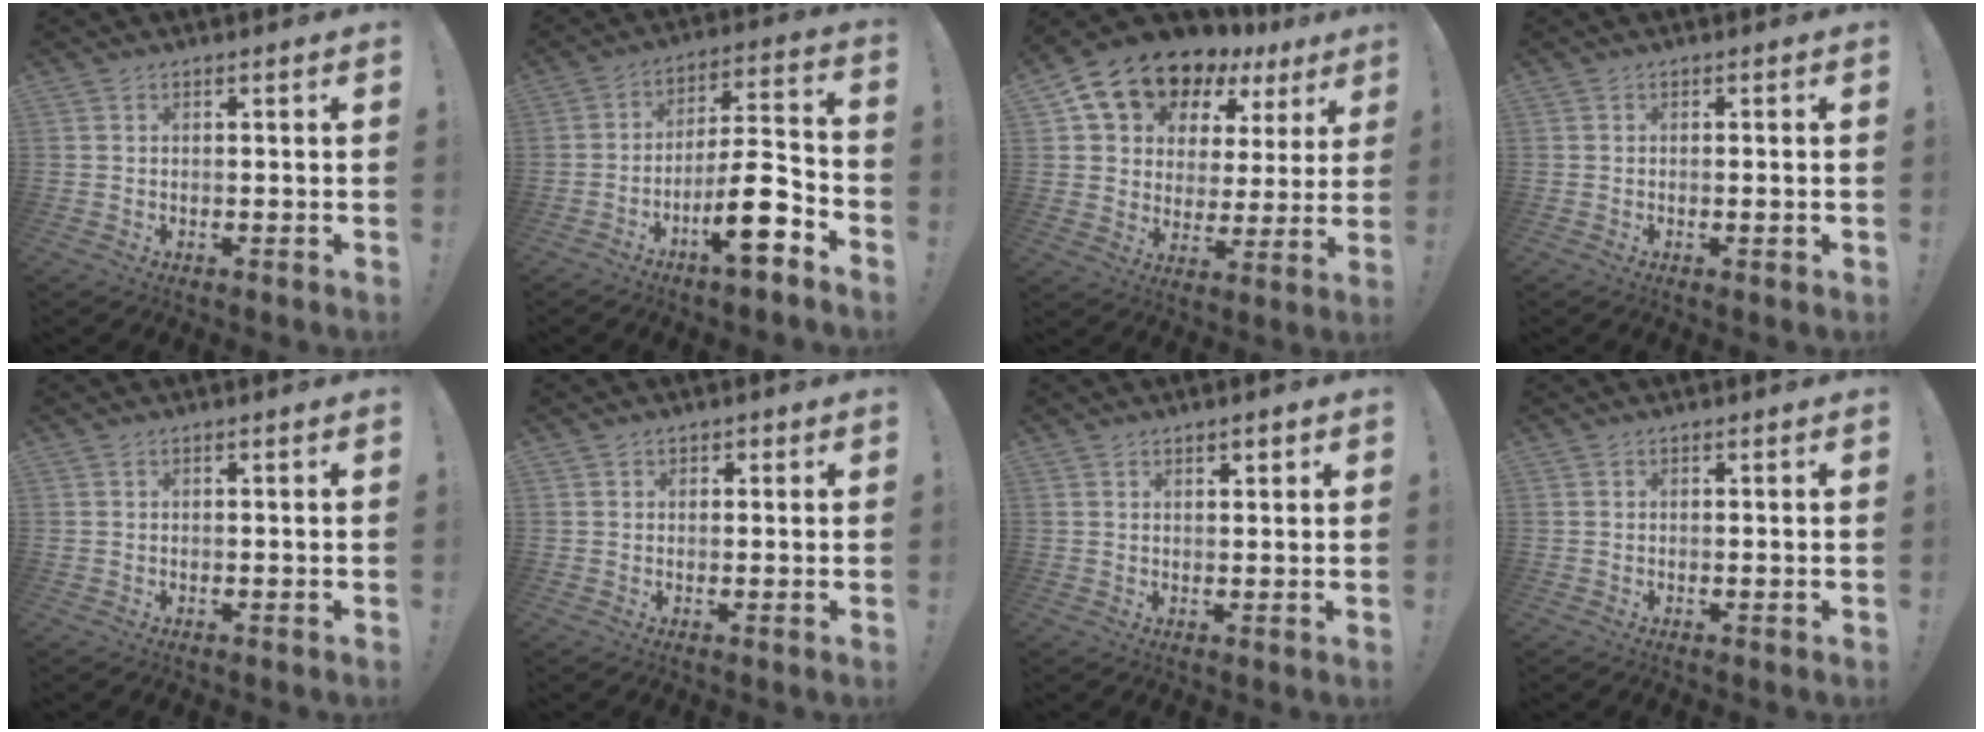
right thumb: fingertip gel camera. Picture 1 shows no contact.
{"total": 15.1, "force": [-7.1, 4.1, 12.7], "torque": [-0.199, 0.042, -0.114]}
{"total": 14.0, "force": [10.1, 8.0, 5.5], "torque": [-0.099, -0.073, 0.185]}
{"total": 1.0, "force": [-0.4, 0.0, 0.9], "torque": [-0.019, 0.001, -0.005]}
{"total": 0.0}
{"total": 1.4, "force": [0.4, 1.3, 0.4], "torque": [0.005, -0.002, 0.004]}
{"total": 1.8, "force": [1.3, 0.9, 1.0], "torque": [-0.011, -0.004, 0.021]}
{"total": 0.0}